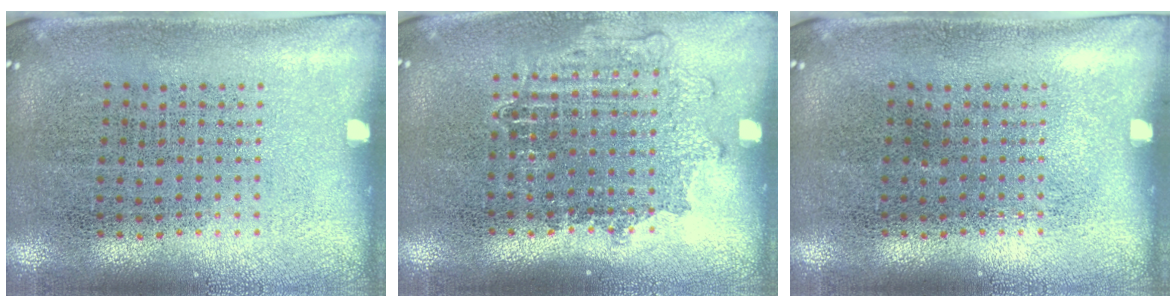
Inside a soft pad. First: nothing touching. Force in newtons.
{"total": 1.2, "press": 1.1, "slide": 0.6}
{"total": 0.0}